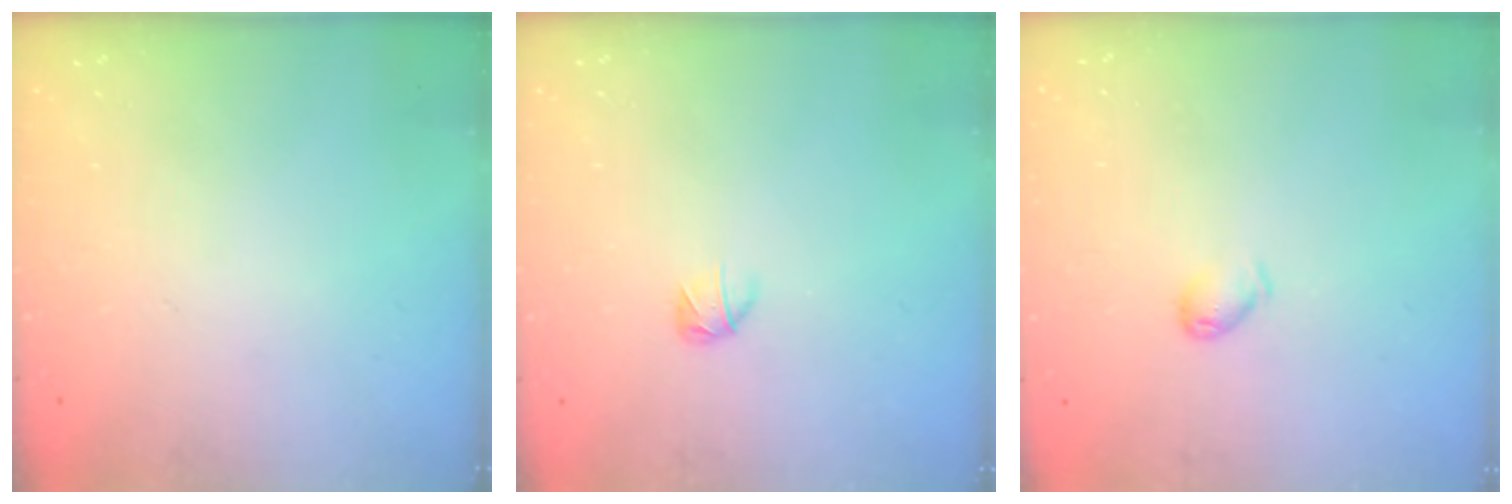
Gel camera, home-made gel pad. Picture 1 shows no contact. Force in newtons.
{"total": 2.8, "press": 2.7, "slide": 0.5}
{"total": 3.6, "press": 3.5, "slide": 0.6}